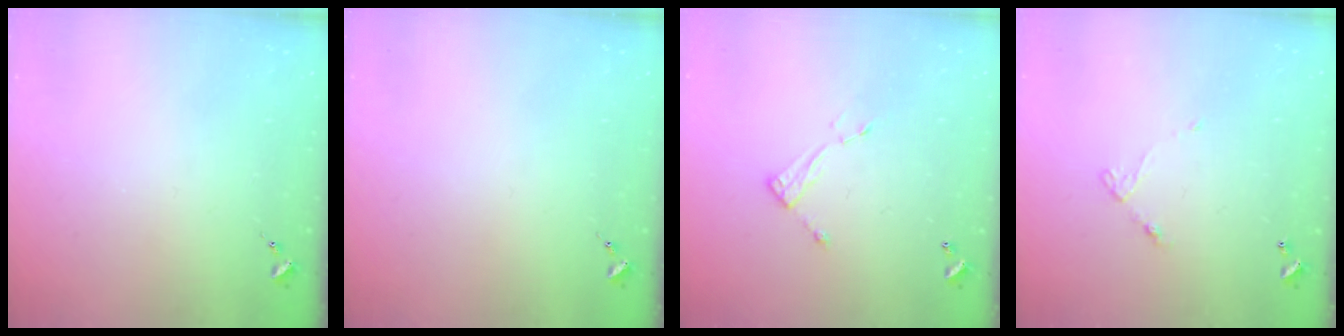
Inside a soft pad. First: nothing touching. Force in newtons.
{"total": 0.0}
{"total": 6.6, "press": 6.6, "slide": 0.2}
{"total": 4.5, "press": 4.5, "slide": 0.3}